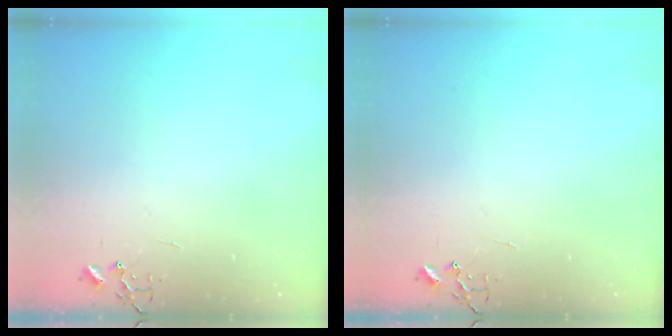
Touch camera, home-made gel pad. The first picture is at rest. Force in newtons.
{"total": 0.0}